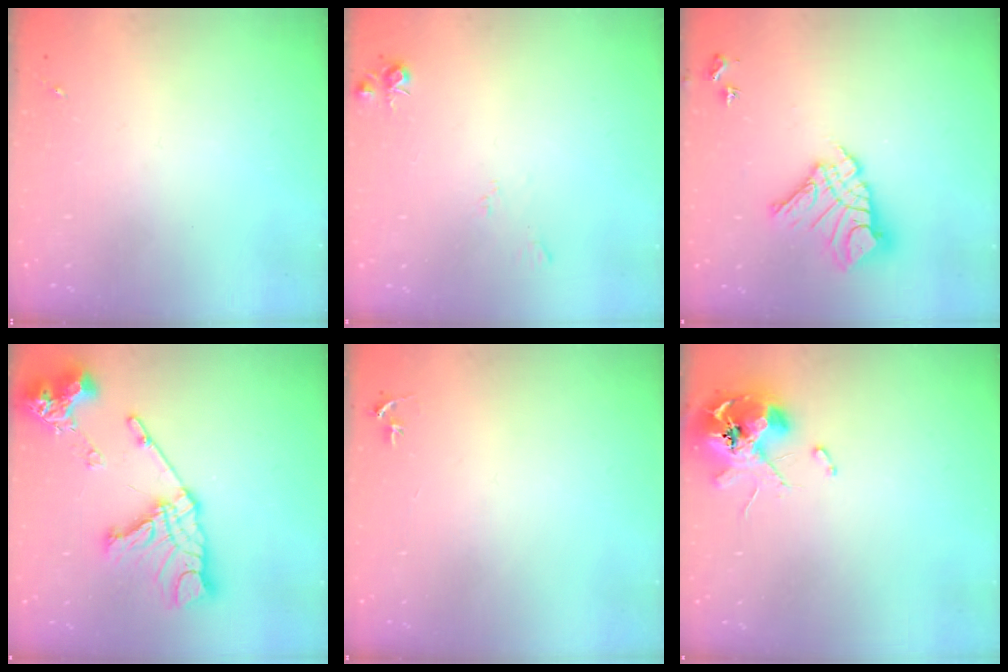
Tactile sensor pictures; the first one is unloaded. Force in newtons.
{"total": 6.2, "press": 6.2, "slide": 0.7}
{"total": 14.0, "press": 14.0, "slide": 1.3}
{"total": 20.9, "press": 20.8, "slide": 2.3}
{"total": 2.9, "press": 2.9, "slide": 0.2}
{"total": 14.3, "press": 14.2, "slide": 1.4}